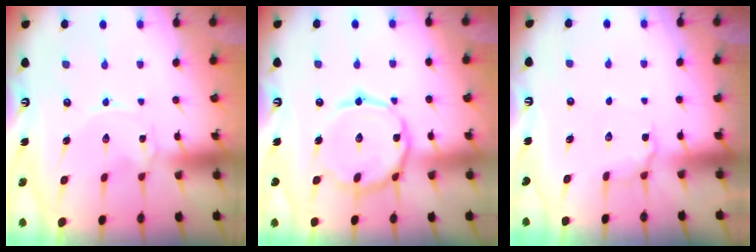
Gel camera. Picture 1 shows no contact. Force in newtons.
{"total": 13.4, "press": 13.4, "slide": 0.9}
{"total": 5.8, "press": 5.6, "slide": 1.2}